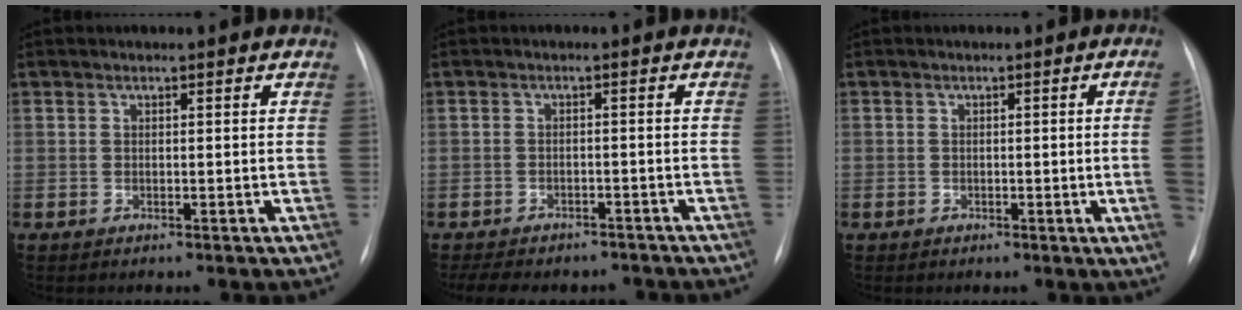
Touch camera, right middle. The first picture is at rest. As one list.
[{"total": 10.4, "force": [-8.7, 4.6, 3.2], "torque": [-0.058, 0.006, -0.106]}, {"total": 3.8, "force": [-0.3, -0.8, 3.8], "torque": [-0.049, -0.007, -0.003]}]